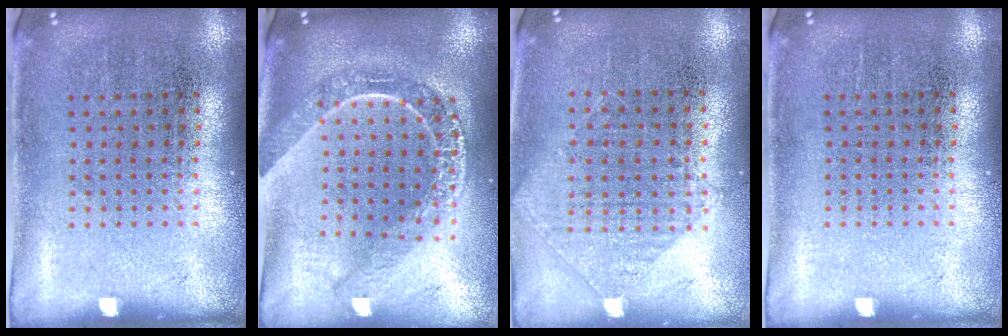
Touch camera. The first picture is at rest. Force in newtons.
{"total": 2.2, "press": 1.9, "slide": 1.1}
{"total": 0.9, "press": 0.8, "slide": 0.3}
{"total": 0.0}